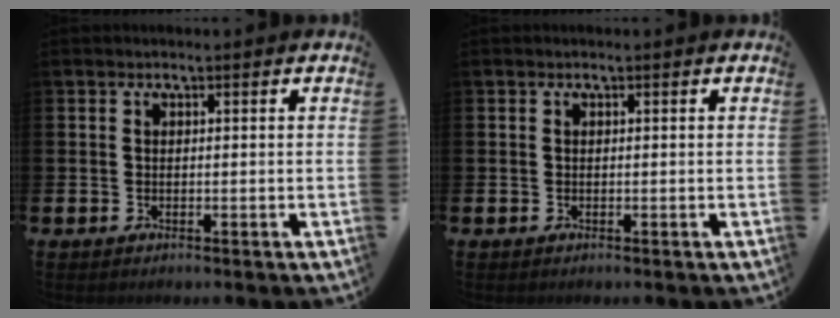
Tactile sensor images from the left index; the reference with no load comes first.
{"total": 0.0}